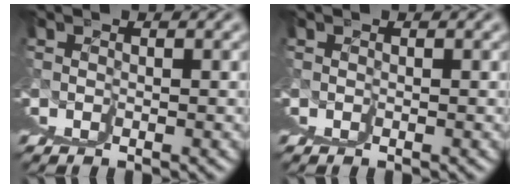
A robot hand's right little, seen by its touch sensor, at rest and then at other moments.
{"total": 0.0}